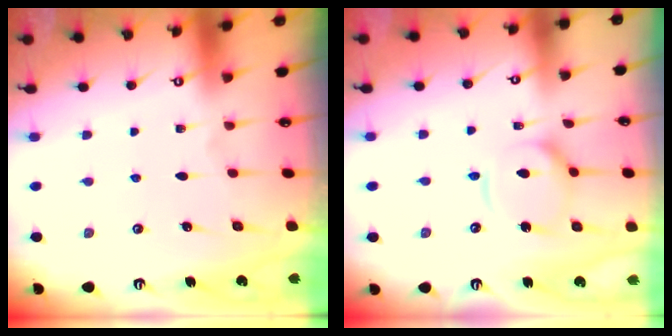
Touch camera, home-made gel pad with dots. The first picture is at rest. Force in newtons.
{"total": 12.0, "press": 11.9, "slide": 1.4}